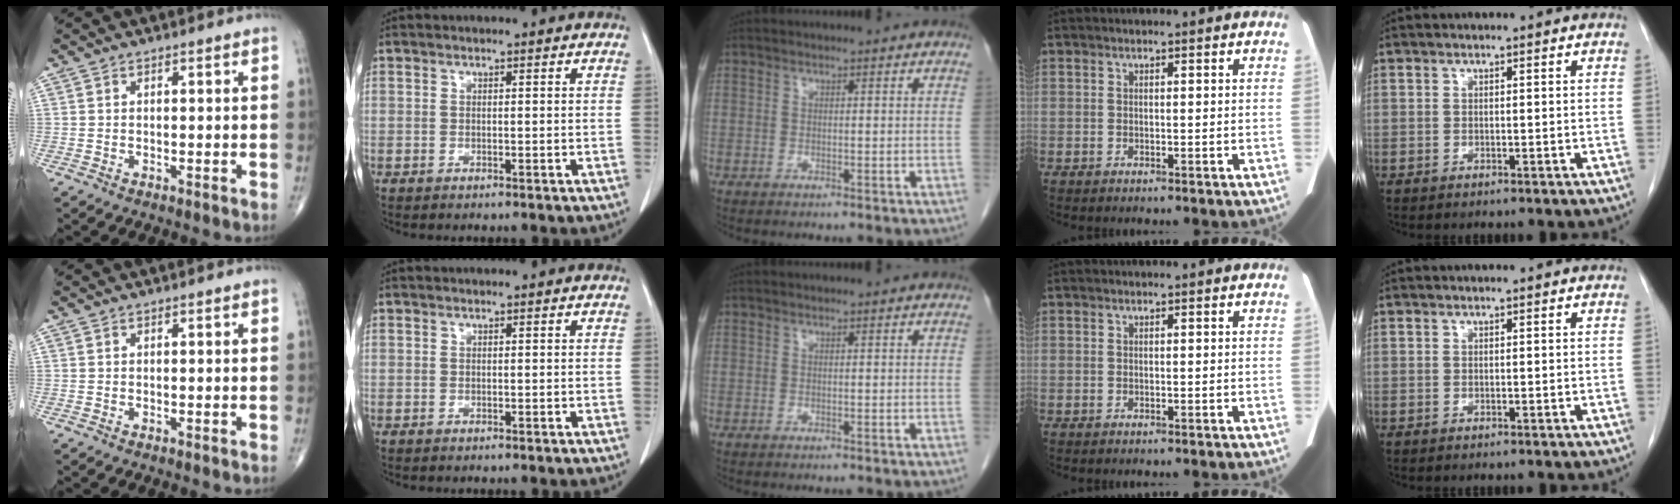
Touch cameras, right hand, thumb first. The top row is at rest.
{}